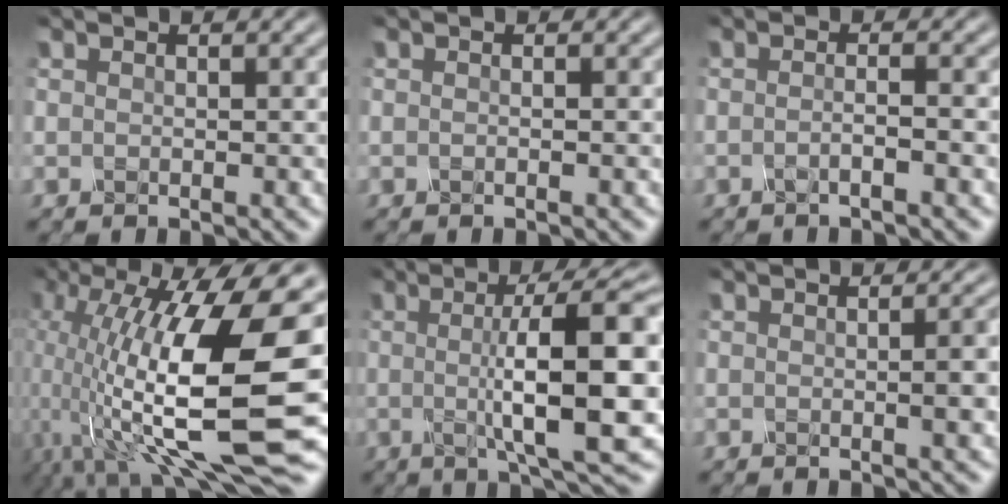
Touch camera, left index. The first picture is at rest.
{"total": 0.6, "force": [-0.2, 0.3, 0.5], "torque": [-0.003, -0.007, -0.009]}
{"total": 1.6, "force": [-0.6, 0.5, 1.4], "torque": [-0.015, -0.008, -0.020]}
{"total": 17.5, "force": [-1.2, 6.2, 16.3], "torque": [-0.315, -0.001, -0.023]}
{"total": 12.4, "force": [0.2, 2.8, 12.1], "torque": [-0.153, 0.006, 0.002]}
{"total": 3.5, "force": [-0.1, 1.2, 3.3], "torque": [-0.025, 0.011, -0.003]}